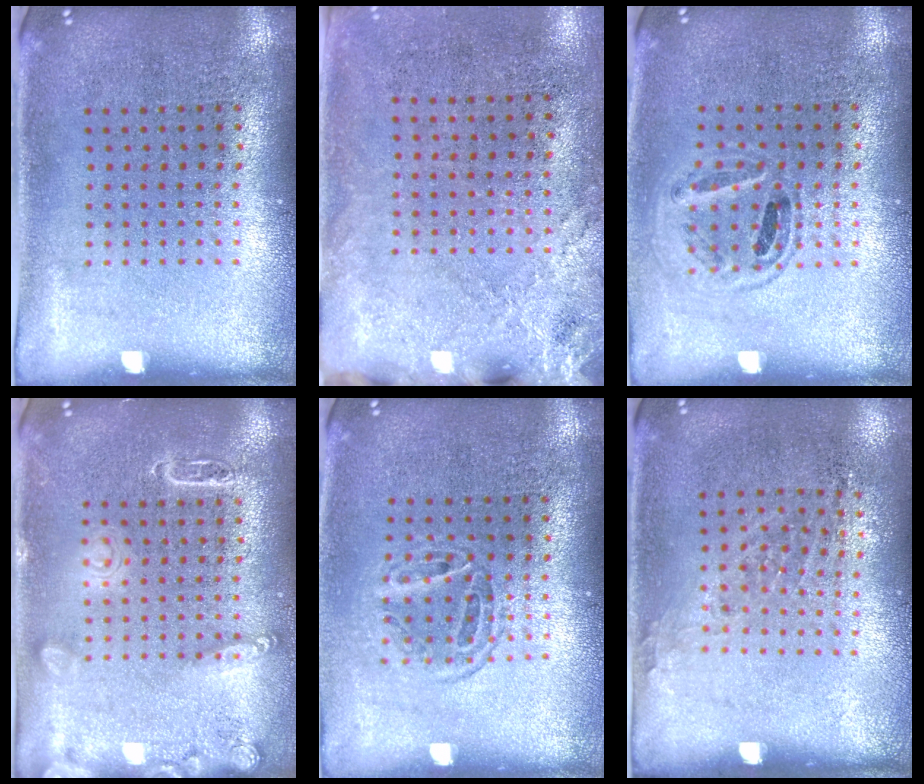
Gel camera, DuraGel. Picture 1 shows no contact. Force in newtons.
{"total": 2.5, "press": 2.1, "slide": 1.4}
{"total": 0.9, "press": 0.8, "slide": 0.3}
{"total": 2.5, "press": 2.5, "slide": 0.3}
{"total": 1.2, "press": 1.0, "slide": 0.6}
{"total": 1.0, "press": 0.8, "slide": 0.6}